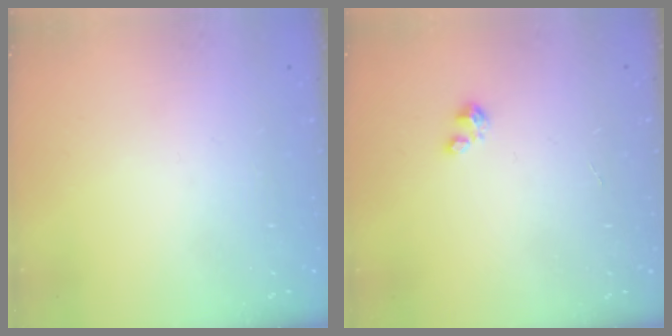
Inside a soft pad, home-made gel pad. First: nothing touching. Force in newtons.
{"total": 1.6, "press": 1.6, "slide": 0.2}